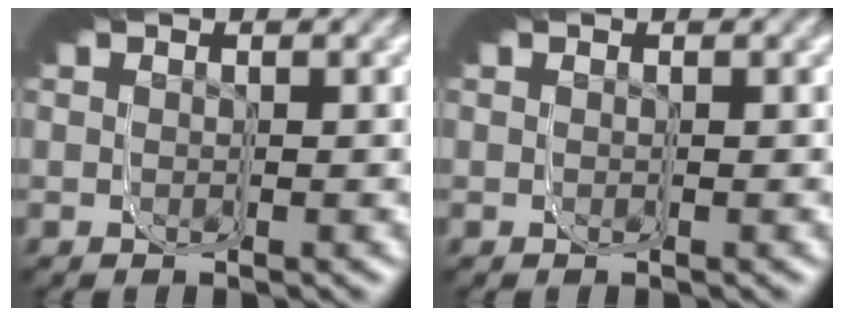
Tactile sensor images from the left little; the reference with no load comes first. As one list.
[{"total": 0.0}]